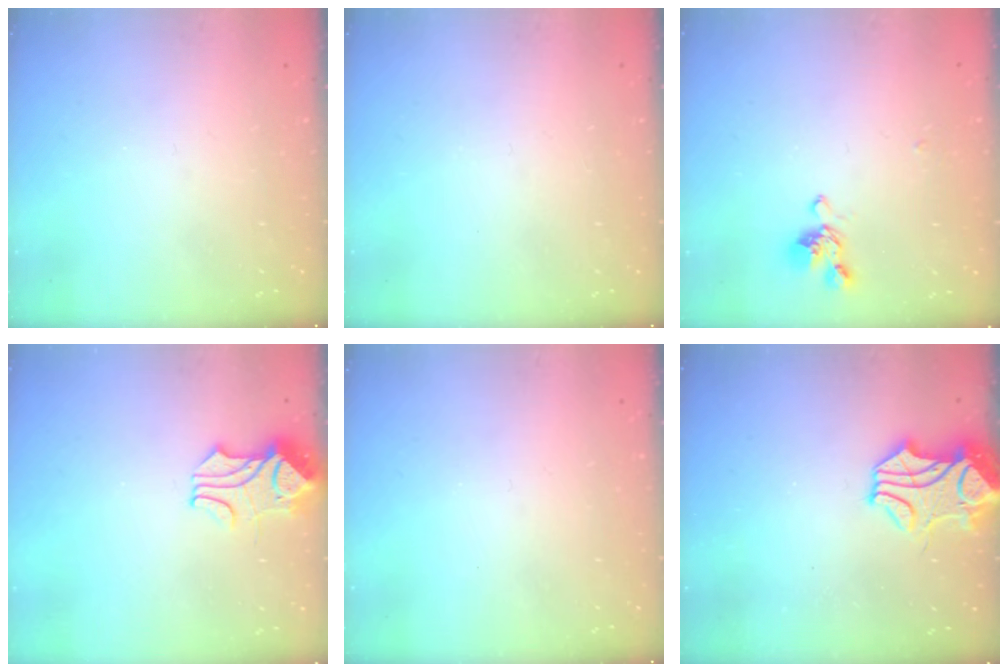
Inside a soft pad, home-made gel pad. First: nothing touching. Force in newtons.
{"total": 0.0}
{"total": 2.0, "press": 1.8, "slide": 0.8}
{"total": 1.8, "press": 1.4, "slide": 1.1}
{"total": 0.0}
{"total": 2.2, "press": 1.8, "slide": 1.1}